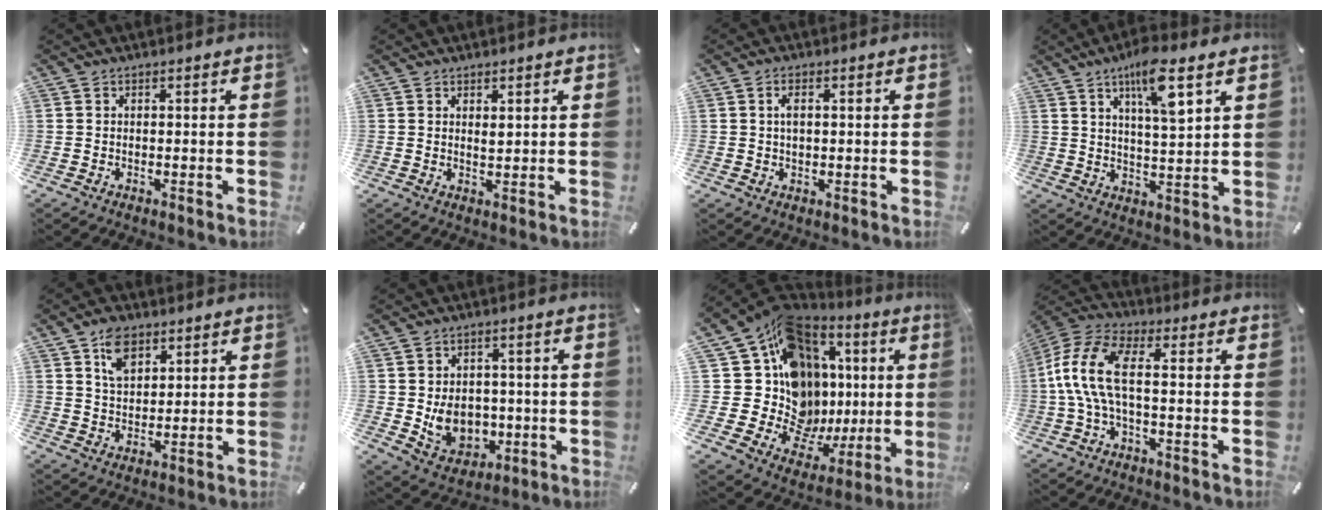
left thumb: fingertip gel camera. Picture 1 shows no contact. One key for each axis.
{"total": 1.7, "fx": 1.0, "fy": 0.8, "fz": 1.0, "tx": -0.014, "ty": -0.004, "tz": 0.018}
{"total": 2.6, "fx": 0.6, "fy": 1.4, "fz": 2.1, "tx": -0.038, "ty": 0.003, "tz": 0.007}
{"total": 10.5, "fx": 6.4, "fy": 2.2, "fz": 8.0, "tx": -0.138, "ty": -0.027, "tz": 0.106}
{"total": 7.4, "fx": 4.2, "fy": 4.8, "fz": 3.8, "tx": -0.065, "ty": -0.005, "tz": 0.078}
{"total": 9.4, "fx": -0.2, "fy": 8.3, "fz": 4.5, "tx": -0.071, "ty": -0.007, "tz": 0.001}
{"total": 19.9, "fx": 3.4, "fy": 15.7, "fz": 11.7, "tx": -0.180, "ty": -0.087, "tz": 0.094}
{"total": 12.5, "fx": -0.7, "fy": 5.2, "fz": 11.3, "tx": -0.245, "ty": -0.007, "tz": -0.015}